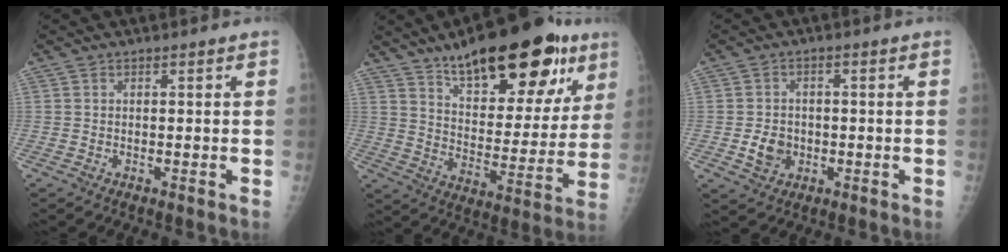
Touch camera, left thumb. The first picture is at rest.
{"total": 25.4, "force": [15.3, 10.0, 17.7], "torque": [-0.218, -0.044, 0.233]}
{"total": 4.9, "force": [-1.0, 4.1, 2.5], "torque": [-0.028, 0.005, -0.014]}